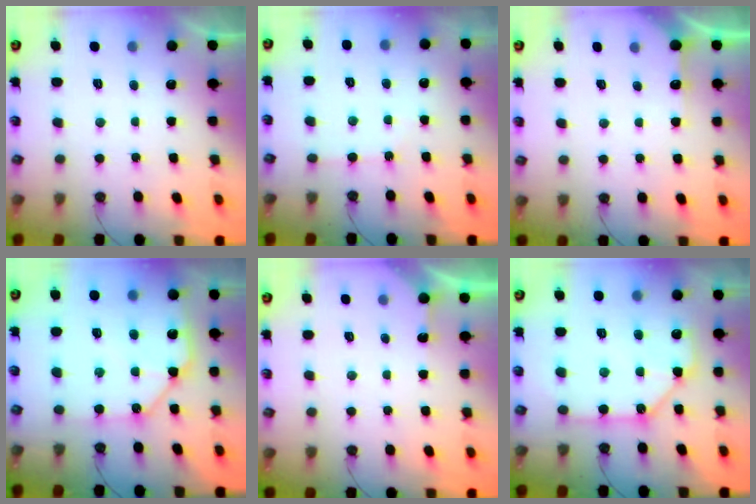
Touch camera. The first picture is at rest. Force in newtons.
{"total": 1.9, "press": 1.8, "slide": 0.3}
{"total": 5.8, "press": 5.7, "slide": 0.5}
{"total": 11.9, "press": 11.8, "slide": 1.6}
{"total": 3.3, "press": 3.3, "slide": 0.4}
{"total": 11.9, "press": 11.8, "slide": 1.1}